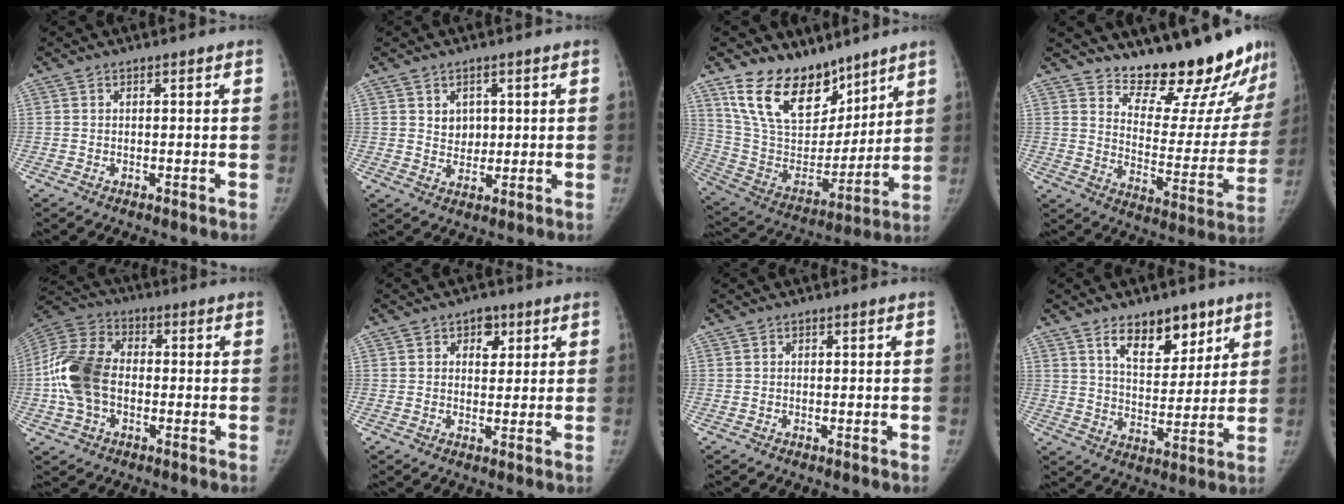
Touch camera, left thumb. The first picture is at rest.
{"total": 4.0, "force": [1.2, 3.3, 1.9], "torque": [-0.005, -0.010, 0.025]}
{"total": 20.2, "force": [14.0, 11.3, 9.2], "torque": [-0.120, -0.074, 0.260]}
{"total": 20.3, "force": [17.7, 5.3, 8.4], "torque": [-0.069, -0.155, 0.244]}
{"total": 14.4, "force": [-1.5, 9.9, 10.4], "torque": [-0.211, 0.031, -0.033]}
{"total": 4.3, "force": [1.8, 3.2, 2.2], "torque": [0.000, -0.004, 0.022]}
{"total": 0.0}
{"total": 11.7, "force": [7.2, 6.3, 6.8], "torque": [-0.066, -0.048, 0.123]}